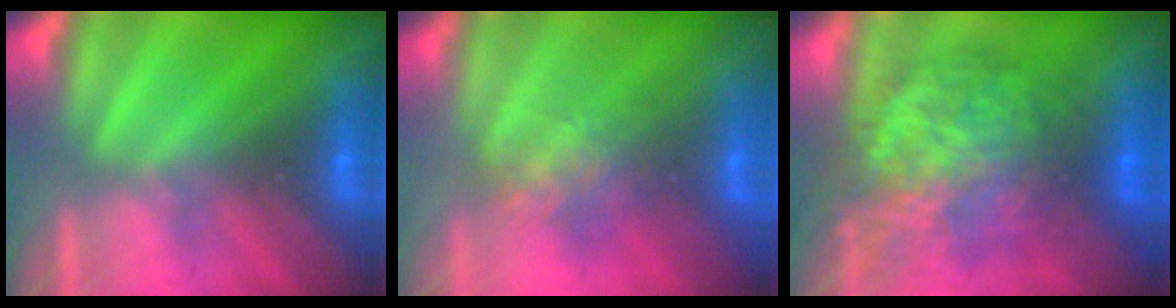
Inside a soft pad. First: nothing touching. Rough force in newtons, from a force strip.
{"total": 3.8}
{"total": 7.5}